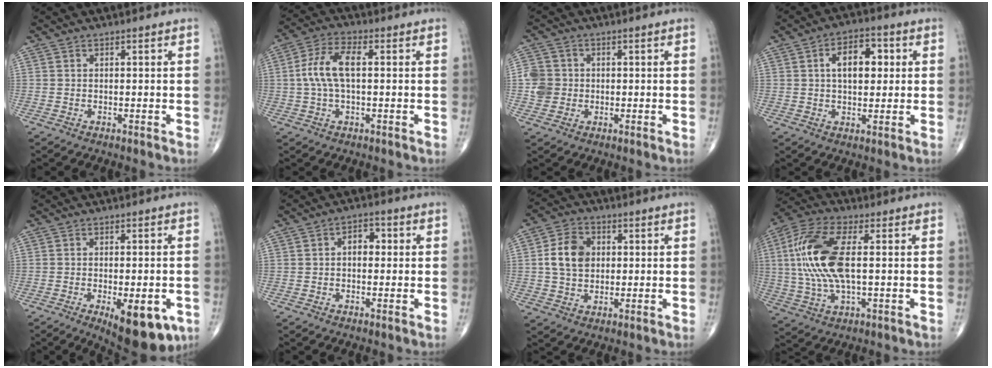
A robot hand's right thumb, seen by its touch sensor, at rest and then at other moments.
{"total": 8.5, "force": [0.7, 3.8, 7.5], "torque": [-0.164, 0.022, 0.011]}
{"total": 5.0, "force": [-0.2, 4.7, 1.6], "torque": [-0.015, 0.006, -0.007]}
{"total": 8.9, "force": [1.8, 5.1, 7.0], "torque": [-0.086, 0.009, 0.025]}
{"total": 12.5, "force": [-5.1, 5.1, 10.3], "torque": [-0.119, -0.003, -0.059]}
{"total": 3.8, "force": [0.3, 2.5, 2.8], "torque": [-0.028, 0.013, -0.002]}
{"total": 8.4, "force": [1.1, 6.3, 5.4], "torque": [-0.081, 0.006, 0.016]}
{"total": 16.5, "force": [1.8, 6.8, 14.9], "torque": [-0.332, 0.011, 0.032]}